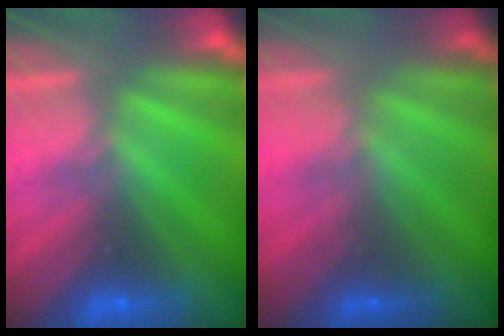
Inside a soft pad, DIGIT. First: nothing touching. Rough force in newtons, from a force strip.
{"total": 1.5}